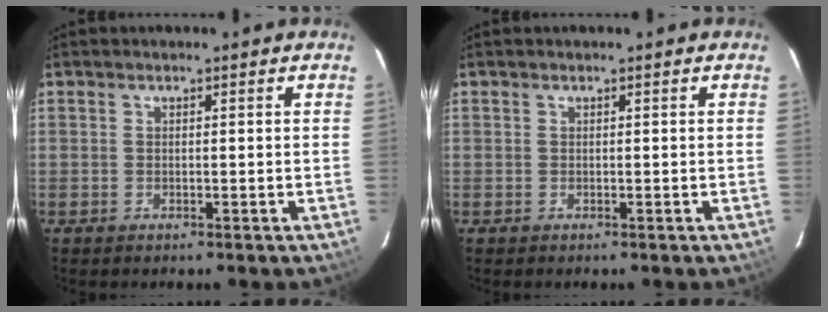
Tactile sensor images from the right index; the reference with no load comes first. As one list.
[{"total": 0.0}]